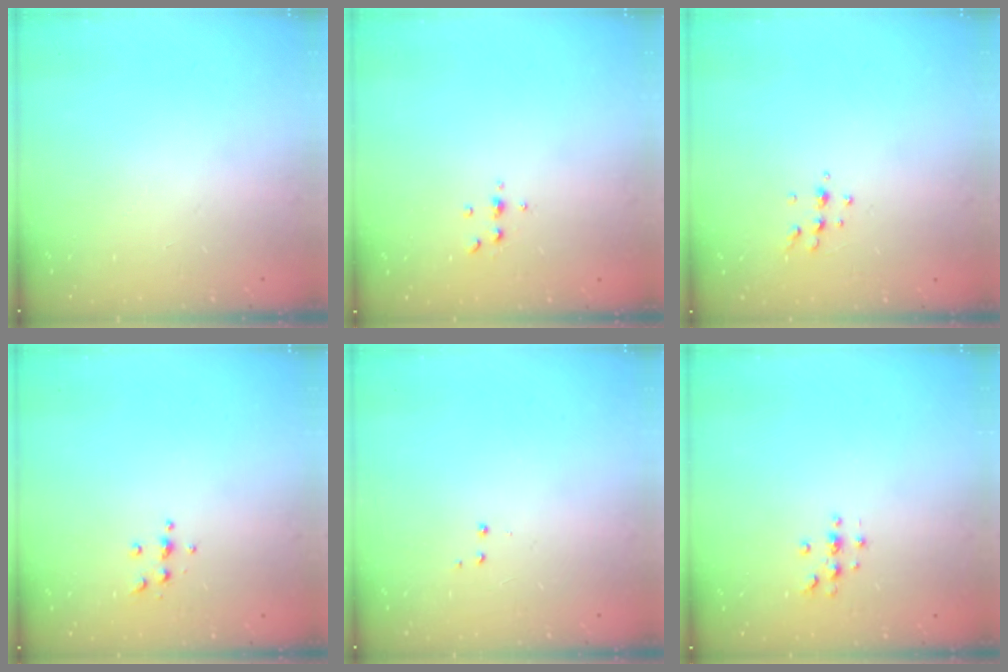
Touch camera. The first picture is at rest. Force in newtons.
{"total": 3.6, "press": 3.6, "slide": 0.4}
{"total": 5.4, "press": 5.3, "slide": 1.0}
{"total": 4.8, "press": 4.8, "slide": 0.5}
{"total": 3.0, "press": 2.9, "slide": 0.7}
{"total": 3.2, "press": 3.2, "slide": 0.4}